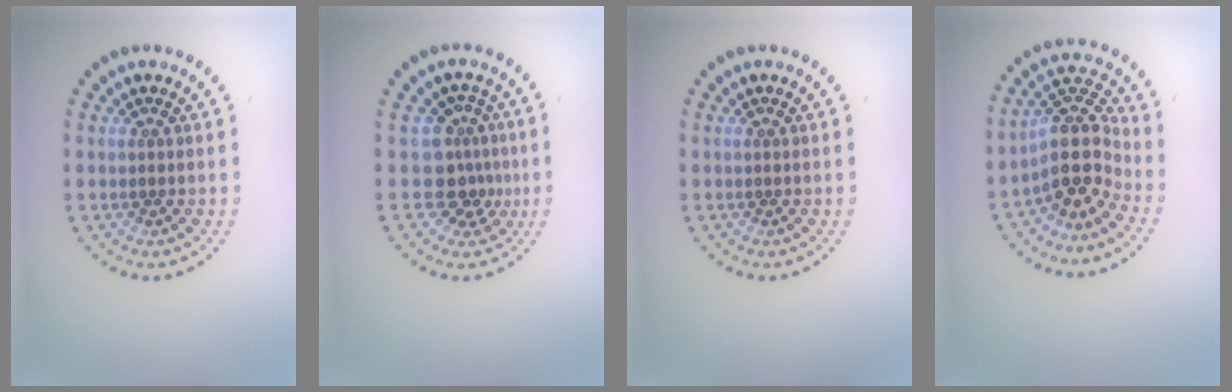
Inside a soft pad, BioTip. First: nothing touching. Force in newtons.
{"total": 3.2, "press": 2.4, "slide": 2.0}
{"total": 0.0}
{"total": 4.7, "press": 3.8, "slide": 2.8}